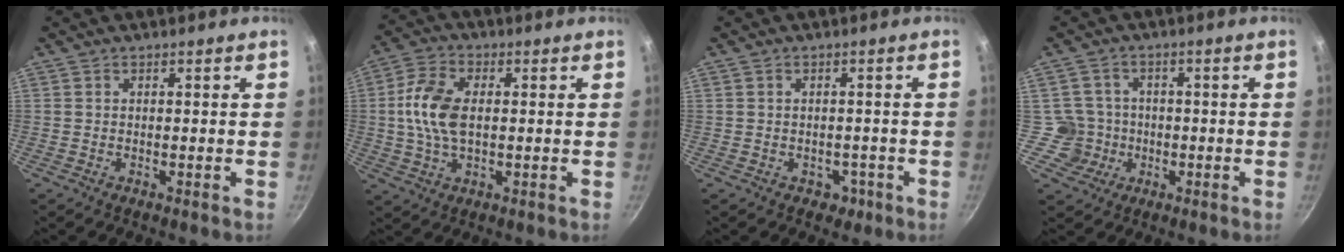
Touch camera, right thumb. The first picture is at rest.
{"total": 10.2, "force": [0.6, 6.0, 8.2], "torque": [-0.157, 0.015, 0.003]}
{"total": 2.7, "force": [-1.1, 2.2, 1.1], "torque": [0.004, 0.018, 0.000]}
{"total": 5.5, "force": [-1.0, 5.4, 0.1], "torque": [0.034, 0.020, -0.019]}